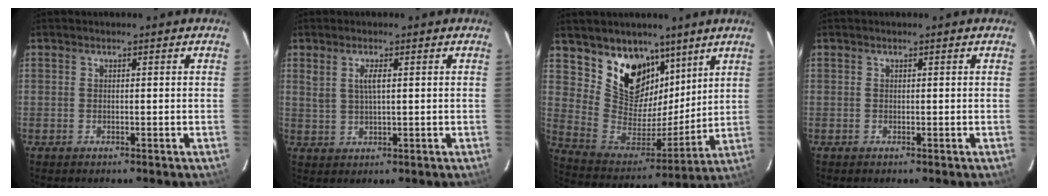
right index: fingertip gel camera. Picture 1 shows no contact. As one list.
[{"total": 3.0, "force": [1.0, 0.8, 2.7], "torque": [-0.054, 0.000, 0.023]}, {"total": 16.5, "force": [10.4, 11.0, 6.6], "torque": [-0.138, -0.005, 0.202]}, {"total": 0.0}]